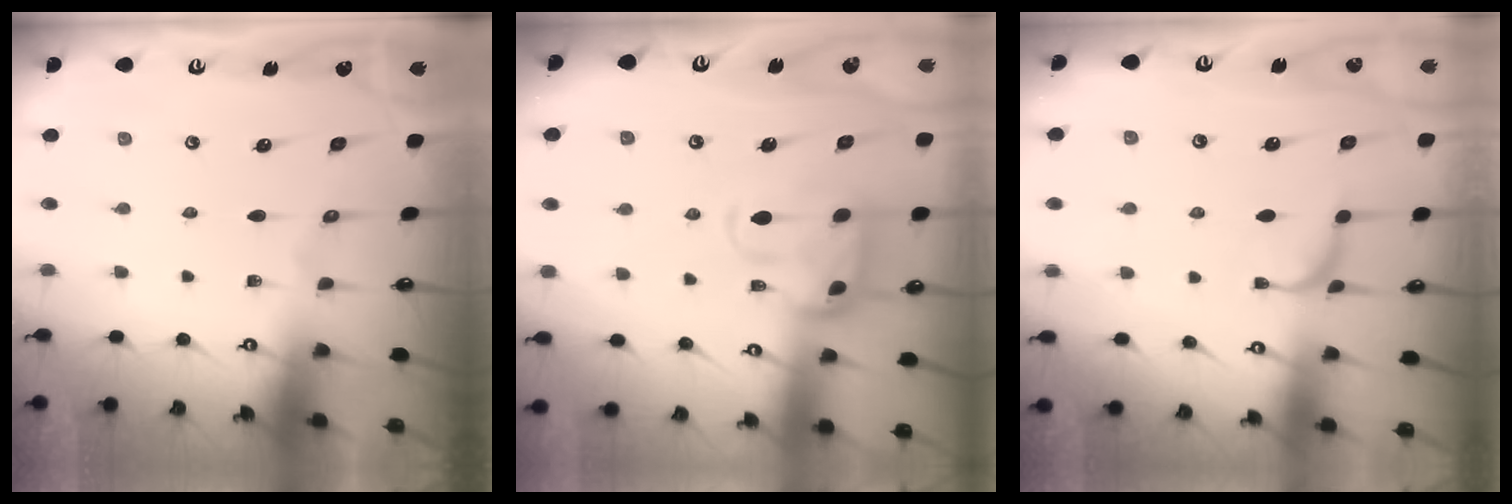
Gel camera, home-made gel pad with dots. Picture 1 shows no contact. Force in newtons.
{"total": 5.6, "press": 5.4, "slide": 1.5}
{"total": 2.2, "press": 2.2, "slide": 0.4}